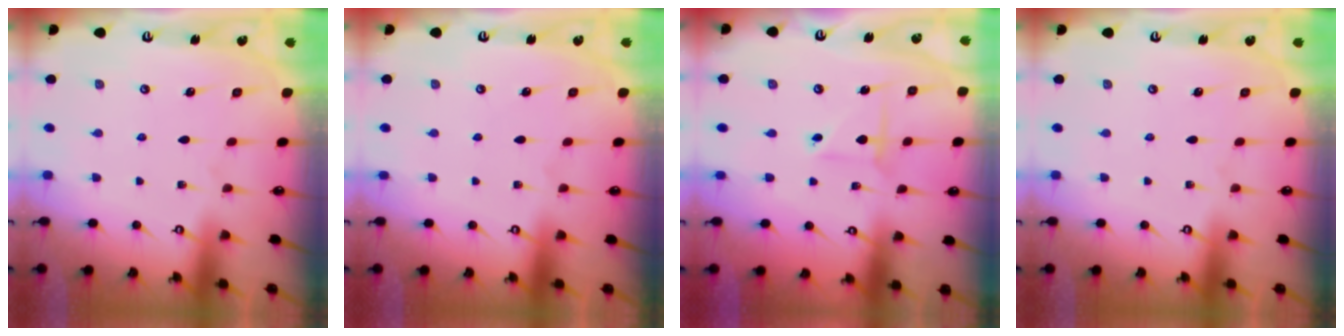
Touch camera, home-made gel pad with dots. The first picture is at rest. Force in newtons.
{"total": 0.0}
{"total": 4.0, "press": 4.0, "slide": 0.2}
{"total": 0.0}